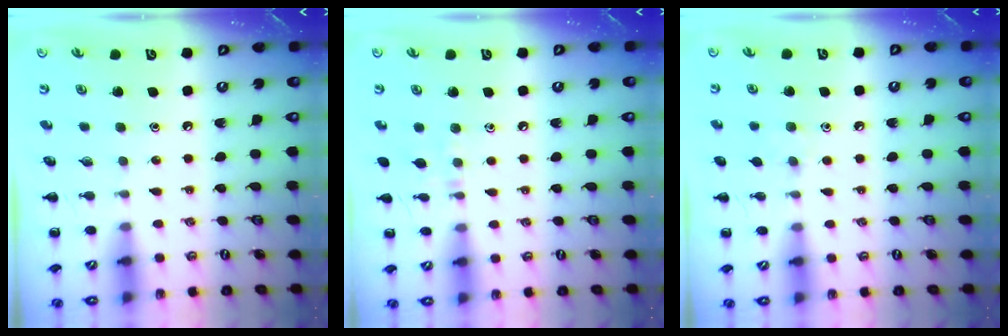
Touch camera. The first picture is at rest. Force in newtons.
{"total": 6.0, "press": 5.7, "slide": 1.9}
{"total": 5.3, "press": 5.1, "slide": 1.6}